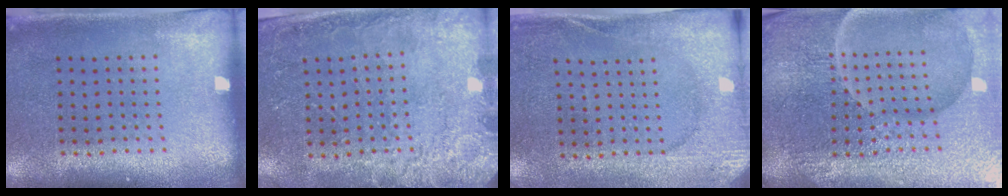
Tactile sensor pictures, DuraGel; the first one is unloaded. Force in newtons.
{"total": 2.5, "press": 2.4, "slide": 0.5}
{"total": 2.6, "press": 2.4, "slide": 0.9}
{"total": 6.9, "press": 6.2, "slide": 3.2}